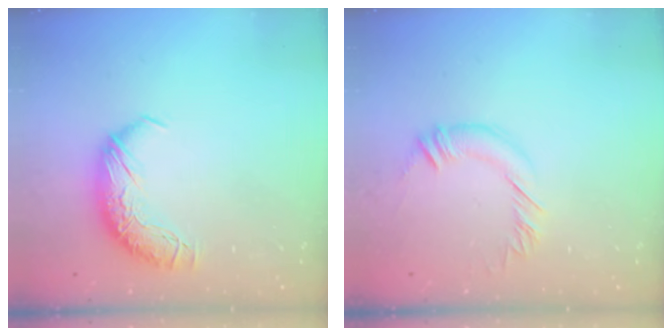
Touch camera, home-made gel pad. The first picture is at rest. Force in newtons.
{"total": 2.8, "press": 2.8, "slide": 0.2}